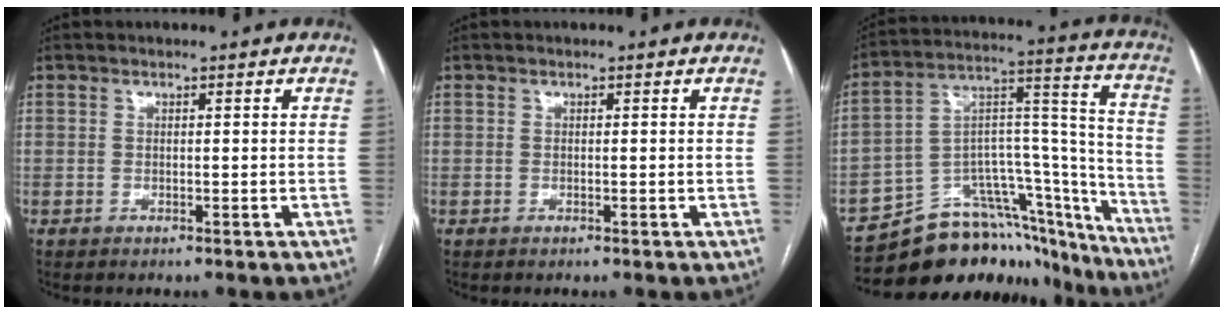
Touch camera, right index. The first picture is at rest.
{"total": 0.0}
{"total": 23.1, "force": [-19.4, 9.6, 8.2], "torque": [-0.083, 0.068, -0.285]}